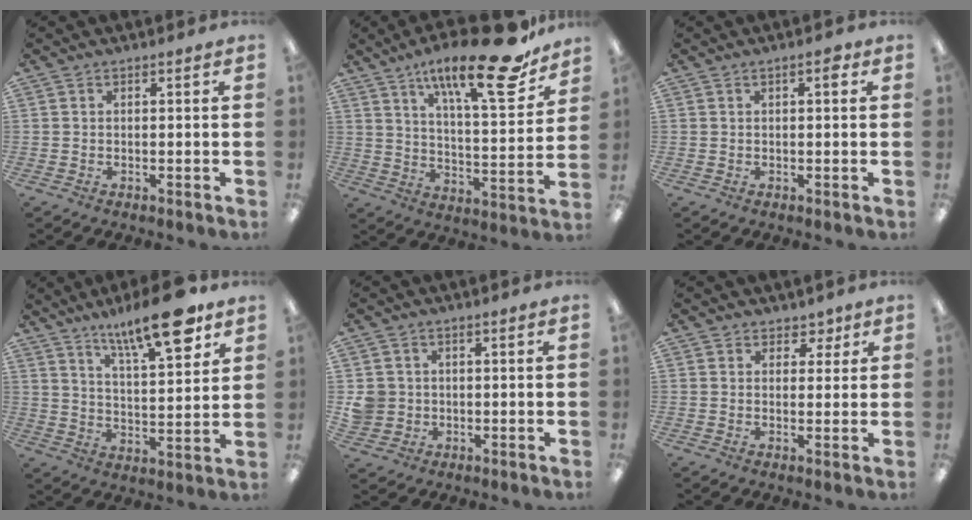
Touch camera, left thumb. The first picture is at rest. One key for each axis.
{"total": 22.4, "fx": 15.0, "fy": 5.9, "fz": 15.5, "tx": -0.234, "ty": -0.093, "tz": 0.238}
{"total": 1.8, "fx": 0.8, "fy": 0.7, "fz": 1.5, "tx": -0.015, "ty": -0.002, "tz": 0.009}
{"total": 16.5, "fx": 11.5, "fy": 4.6, "fz": 10.9, "tx": -0.163, "ty": -0.060, "tz": 0.182}
{"total": 4.8, "fx": 0.3, "fy": 4.7, "fz": 1.0, "tx": -0.027, "ty": 0.007, "tz": 0.007}
{"total": 3.8, "fx": 2.3, "fy": 2.8, "fz": 0.8, "tx": 0.000, "ty": -0.012, "tz": 0.039}